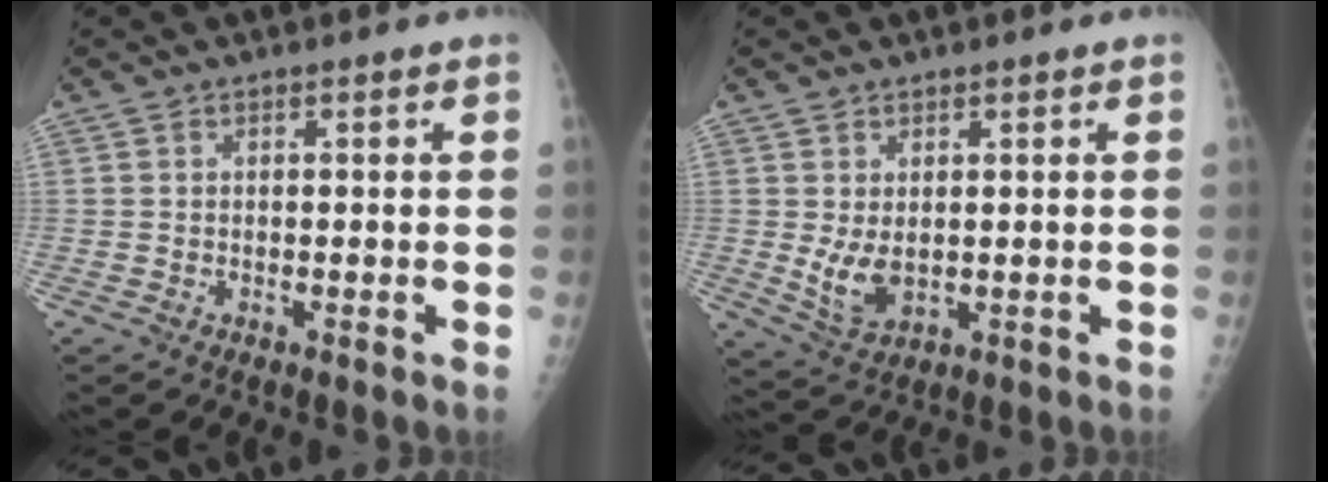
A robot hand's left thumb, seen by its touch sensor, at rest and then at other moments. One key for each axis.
{"total": 5.9, "fx": 0.5, "fy": 3.5, "fz": 4.7, "tx": -0.081, "ty": -0.015, "tz": 0.024}